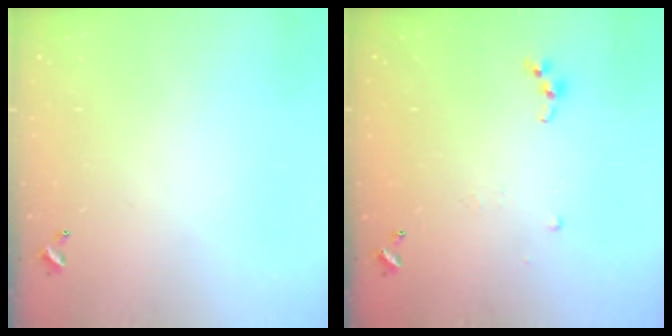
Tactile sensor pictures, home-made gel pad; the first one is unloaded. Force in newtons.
{"total": 7.2, "press": 7.1, "slide": 0.7}